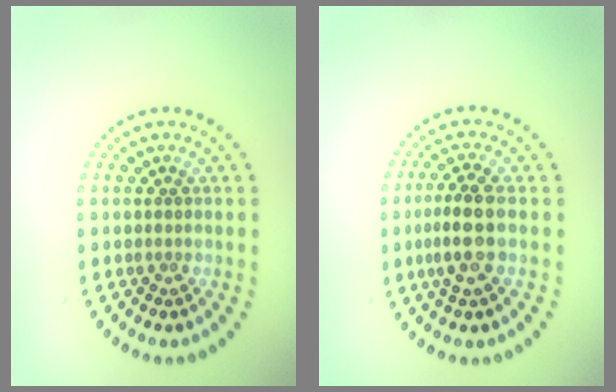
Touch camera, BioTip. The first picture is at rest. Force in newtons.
{"total": 3.2, "press": 2.9, "slide": 1.3}